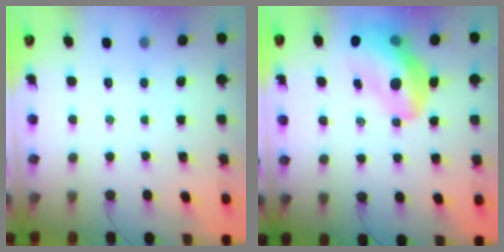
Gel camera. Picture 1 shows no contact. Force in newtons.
{"total": 16.6, "press": 15.9, "slide": 4.6}